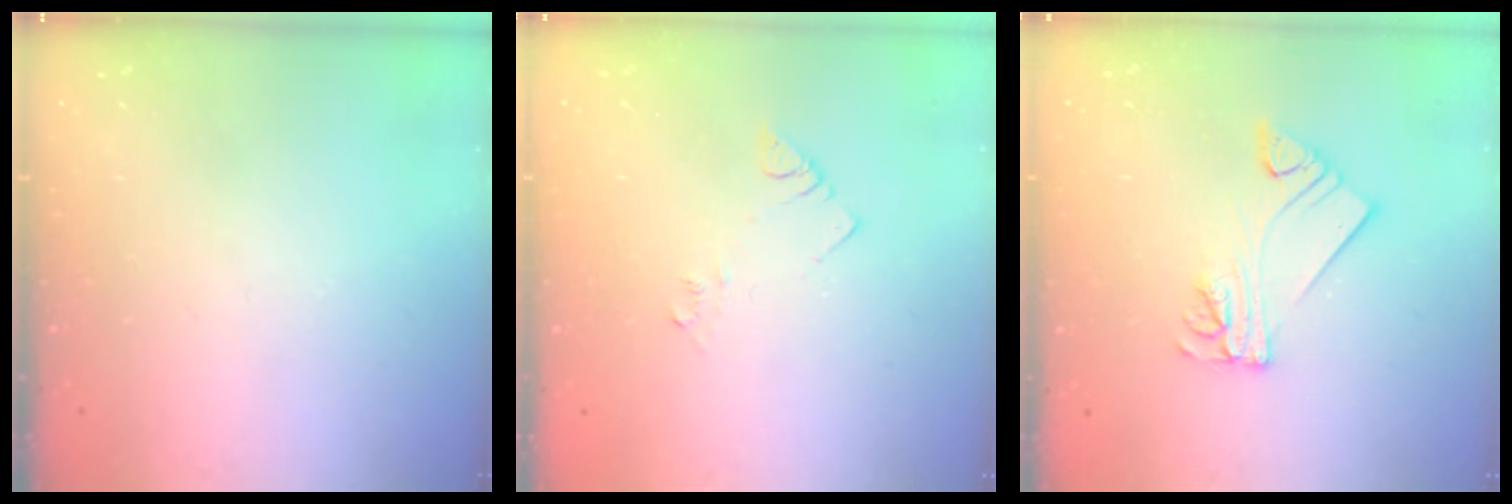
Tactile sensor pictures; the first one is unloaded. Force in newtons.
{"total": 4.1, "press": 4.1, "slide": 0.4}
{"total": 7.9, "press": 7.9, "slide": 0.8}